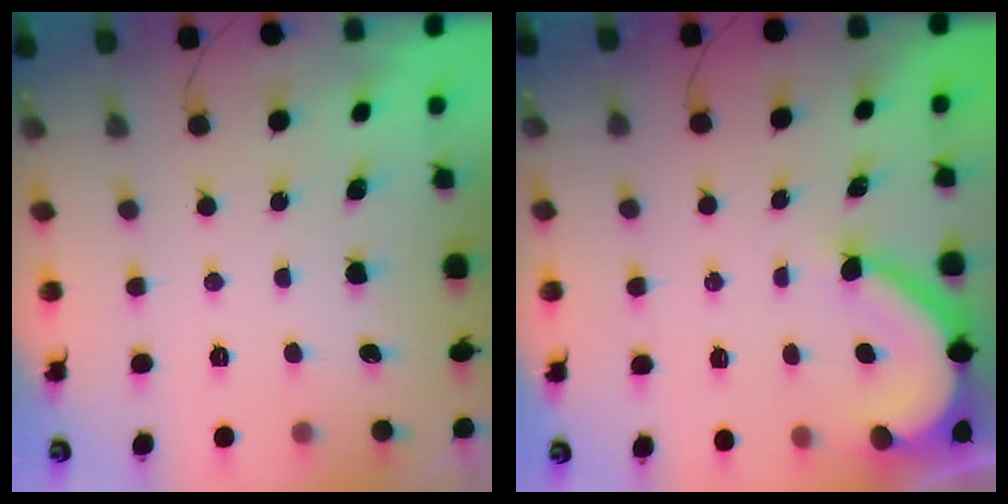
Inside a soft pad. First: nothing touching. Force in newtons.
{"total": 6.9, "press": 6.8, "slide": 0.7}